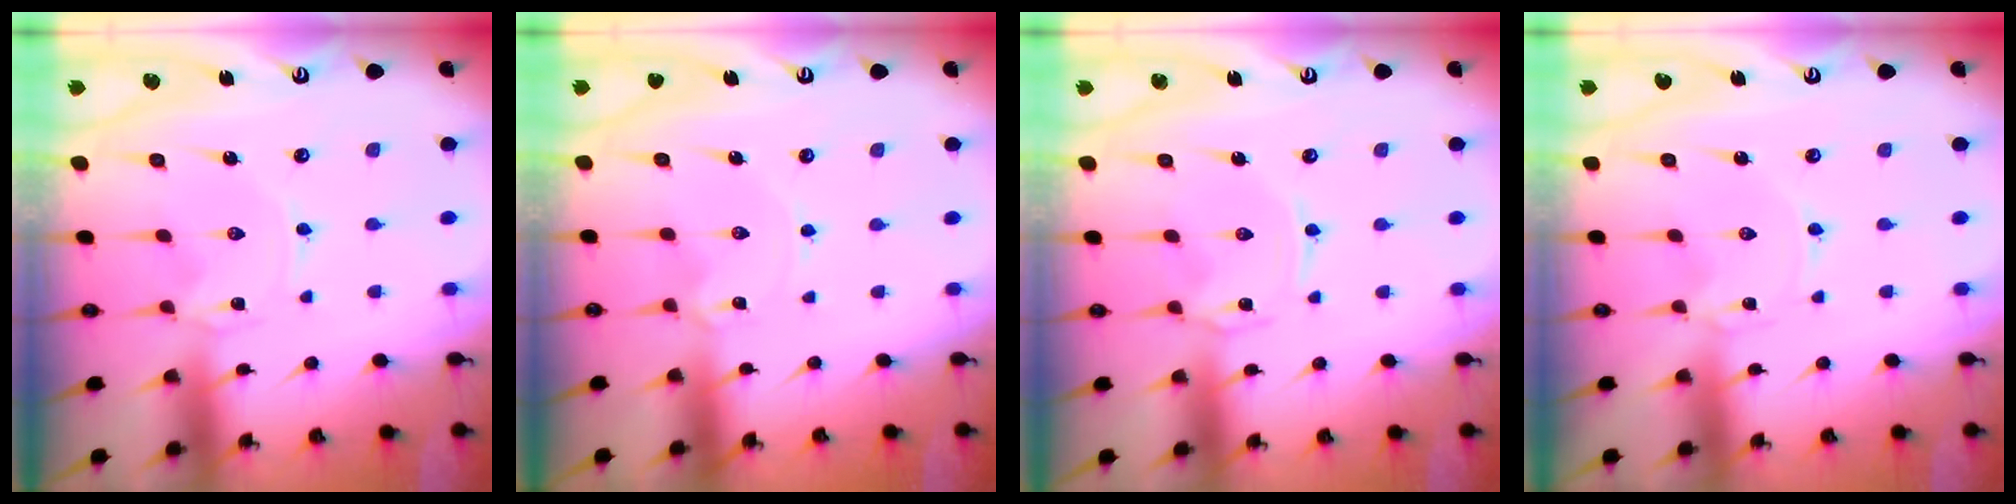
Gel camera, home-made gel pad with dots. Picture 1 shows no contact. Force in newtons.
{"total": 0.0}
{"total": 1.4, "press": 1.3, "slide": 0.3}
{"total": 0.0}